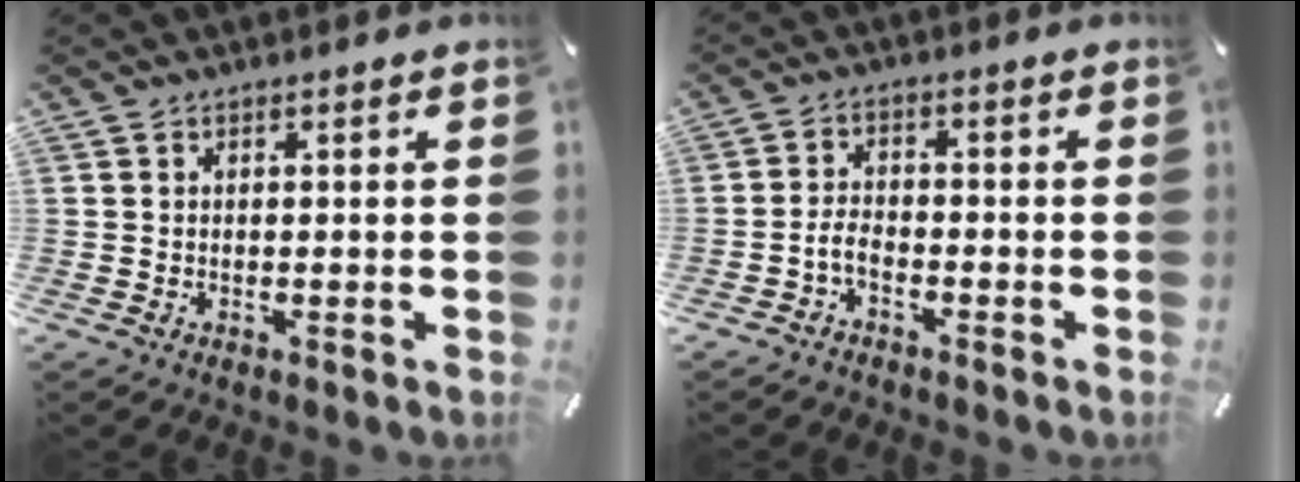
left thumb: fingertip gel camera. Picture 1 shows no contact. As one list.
[{"total": 3.7, "force": [-2.3, 2.0, 2.2], "torque": [-0.060, 0.007, -0.047]}]